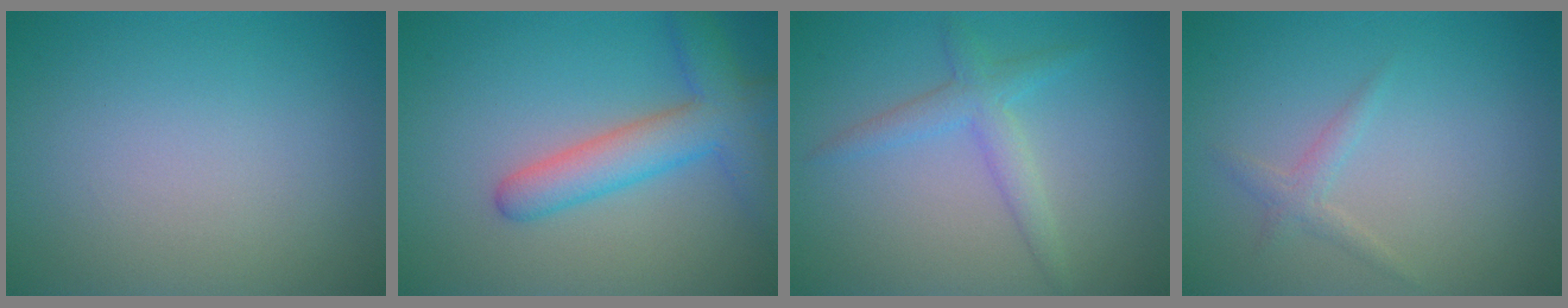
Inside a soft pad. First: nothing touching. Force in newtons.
{"total": 5.3, "press": 5.2, "slide": 0.2}
{"total": 2.5, "press": 2.5, "slide": 0.1}
{"total": 1.3, "press": 1.3, "slide": 0.0}